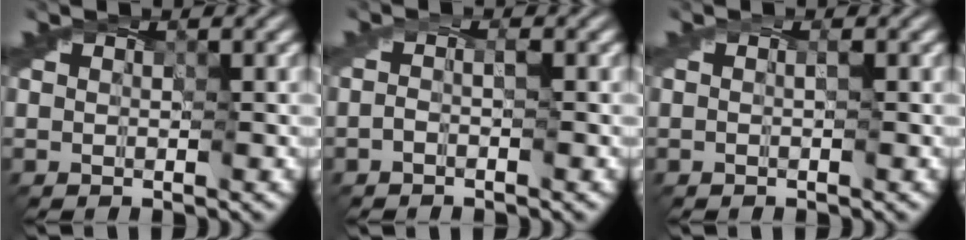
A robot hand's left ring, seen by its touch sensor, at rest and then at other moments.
{"total": 0.6, "force": [-0.4, 0.1, 0.4], "torque": [-0.014, 0.001, -0.015]}
{"total": 0.0}